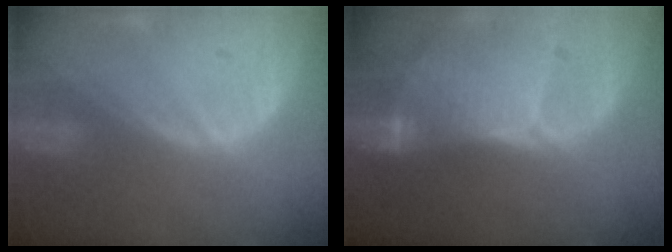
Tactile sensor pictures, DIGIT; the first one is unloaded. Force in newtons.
{"total": 8.6, "press": 7.7, "slide": 3.8}